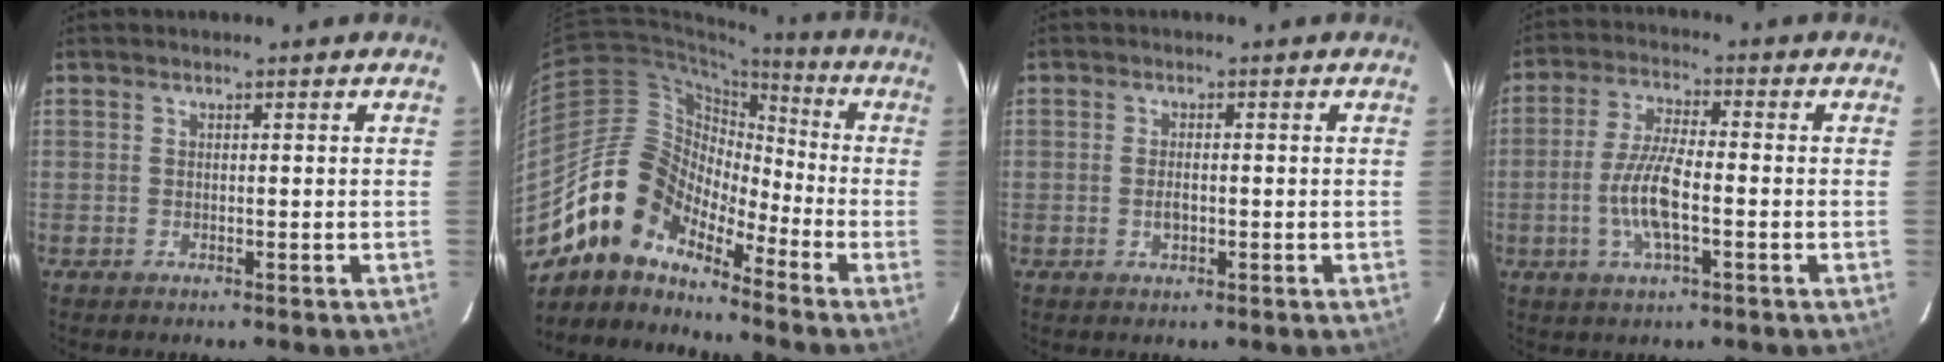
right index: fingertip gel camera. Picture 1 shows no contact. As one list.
[{"total": 13.8, "force": [-10.9, 6.3, 5.5], "torque": [-0.097, 0.020, -0.220]}, {"total": 2.3, "force": [-0.4, 1.2, 1.8], "torque": [-0.034, 0.001, -0.007]}, {"total": 8.9, "force": [-2.3, 2.4, 8.3], "torque": [-0.170, 0.000, -0.047]}]